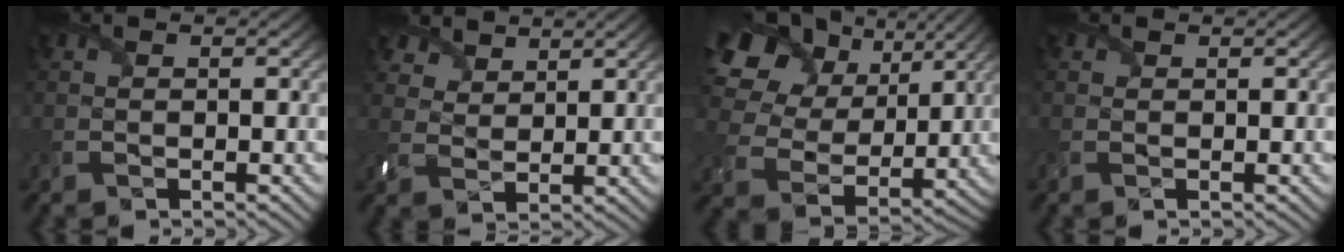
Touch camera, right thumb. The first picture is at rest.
{"total": 5.3, "force": [4.1, 2.9, 1.5], "torque": [-0.049, -0.001, 0.089]}
{"total": 16.7, "force": [7.5, 11.7, 9.3], "torque": [-0.243, 0.035, 0.139]}
{"total": 0.0}